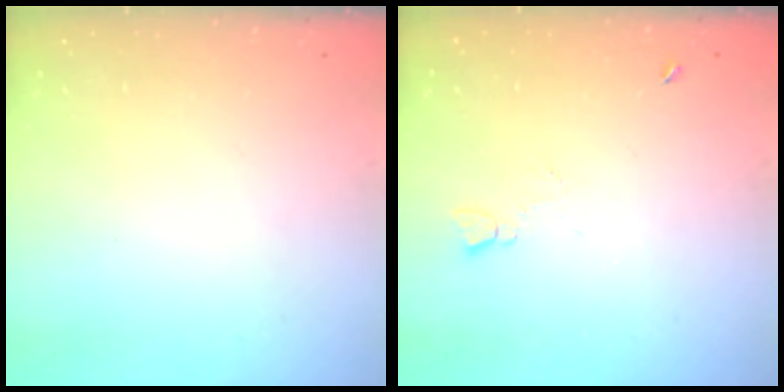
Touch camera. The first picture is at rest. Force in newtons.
{"total": 3.3, "press": 3.3, "slide": 0.5}